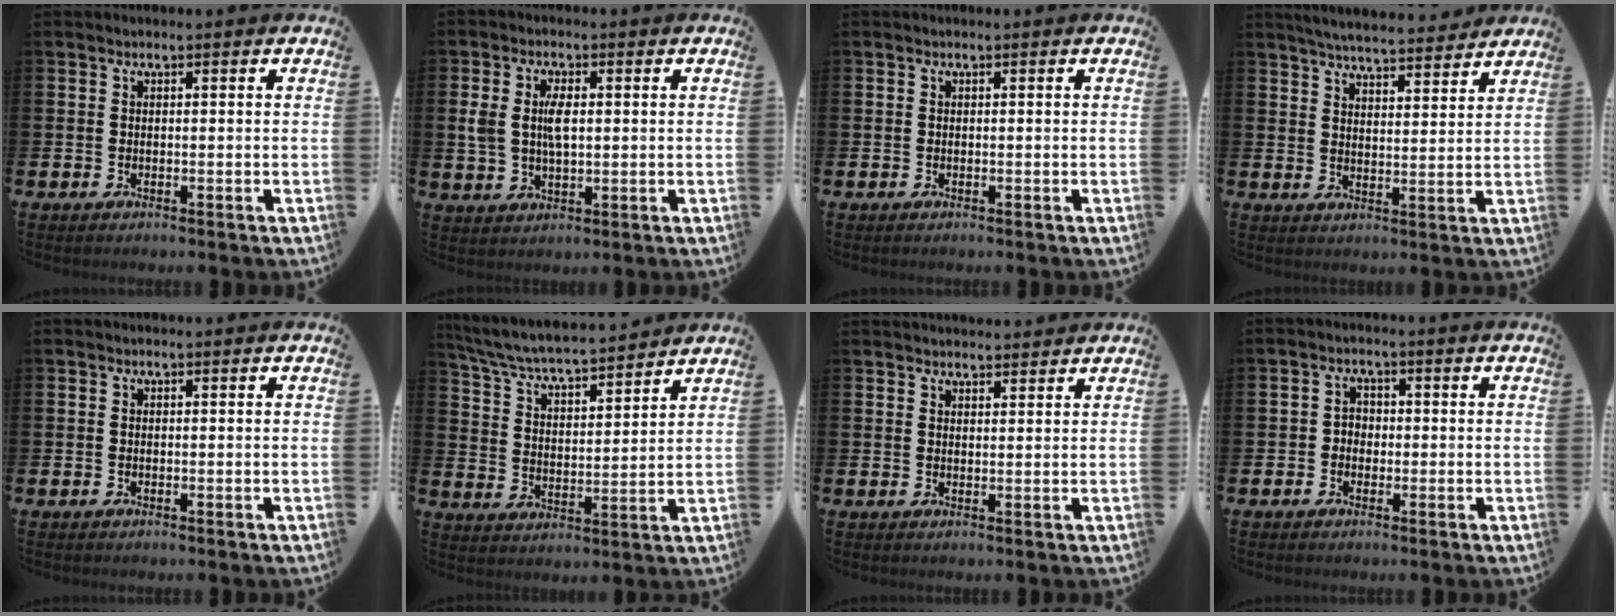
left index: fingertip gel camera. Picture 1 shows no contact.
{"total": 4.9, "force": [1.0, 2.6, 4.0], "torque": [-0.067, 0.004, 0.012]}
{"total": 0.0}
{"total": 5.5, "force": [5.4, 0.3, 0.9], "torque": [-0.034, -0.033, 0.096]}
{"total": 0.0}
{"total": 6.1, "force": [5.9, 0.5, 1.7], "torque": [-0.067, -0.045, 0.099]}
{"total": 2.5, "force": [2.5, 0.4, 0.0], "torque": [0.005, -0.013, 0.043]}
{"total": 2.0, "force": [-0.7, 1.7, 0.6], "torque": [-0.006, 0.004, -0.020]}